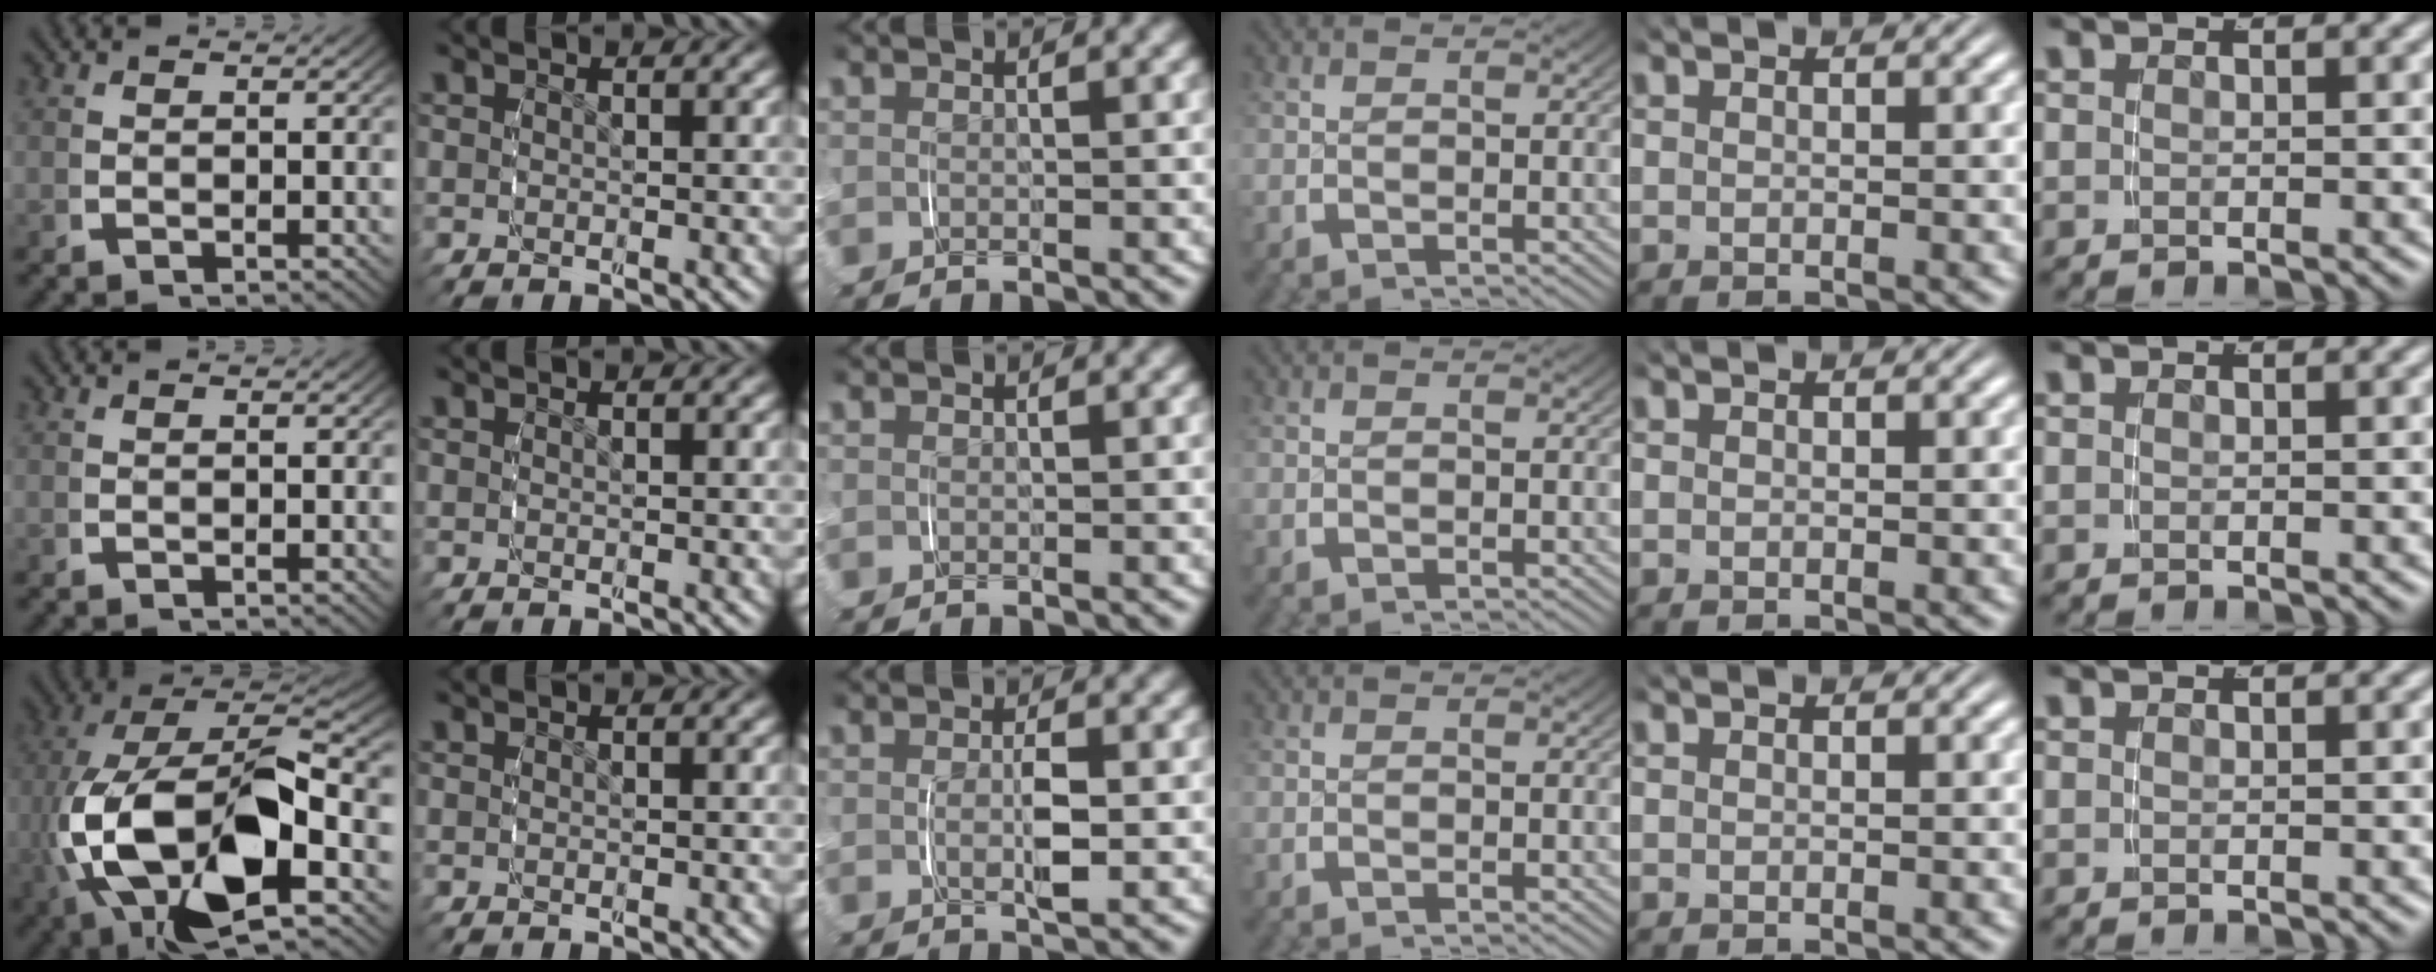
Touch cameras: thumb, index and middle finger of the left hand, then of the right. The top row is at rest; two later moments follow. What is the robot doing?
{"motion": "grasp_and_lifting", "object": "jar lid"}